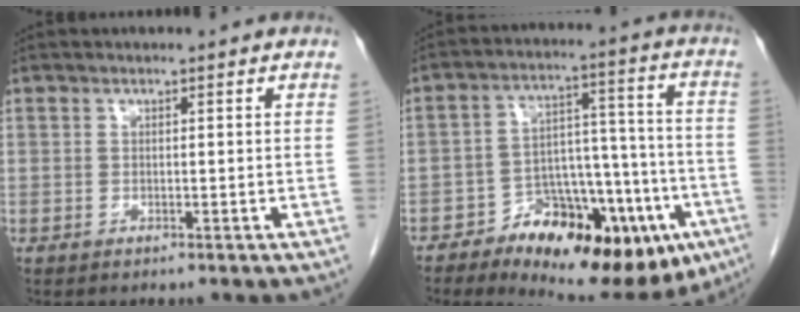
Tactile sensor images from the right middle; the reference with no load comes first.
{"total": 20.5, "force": [-11.2, 8.4, 15.0], "torque": [-0.156, 0.035, -0.156]}